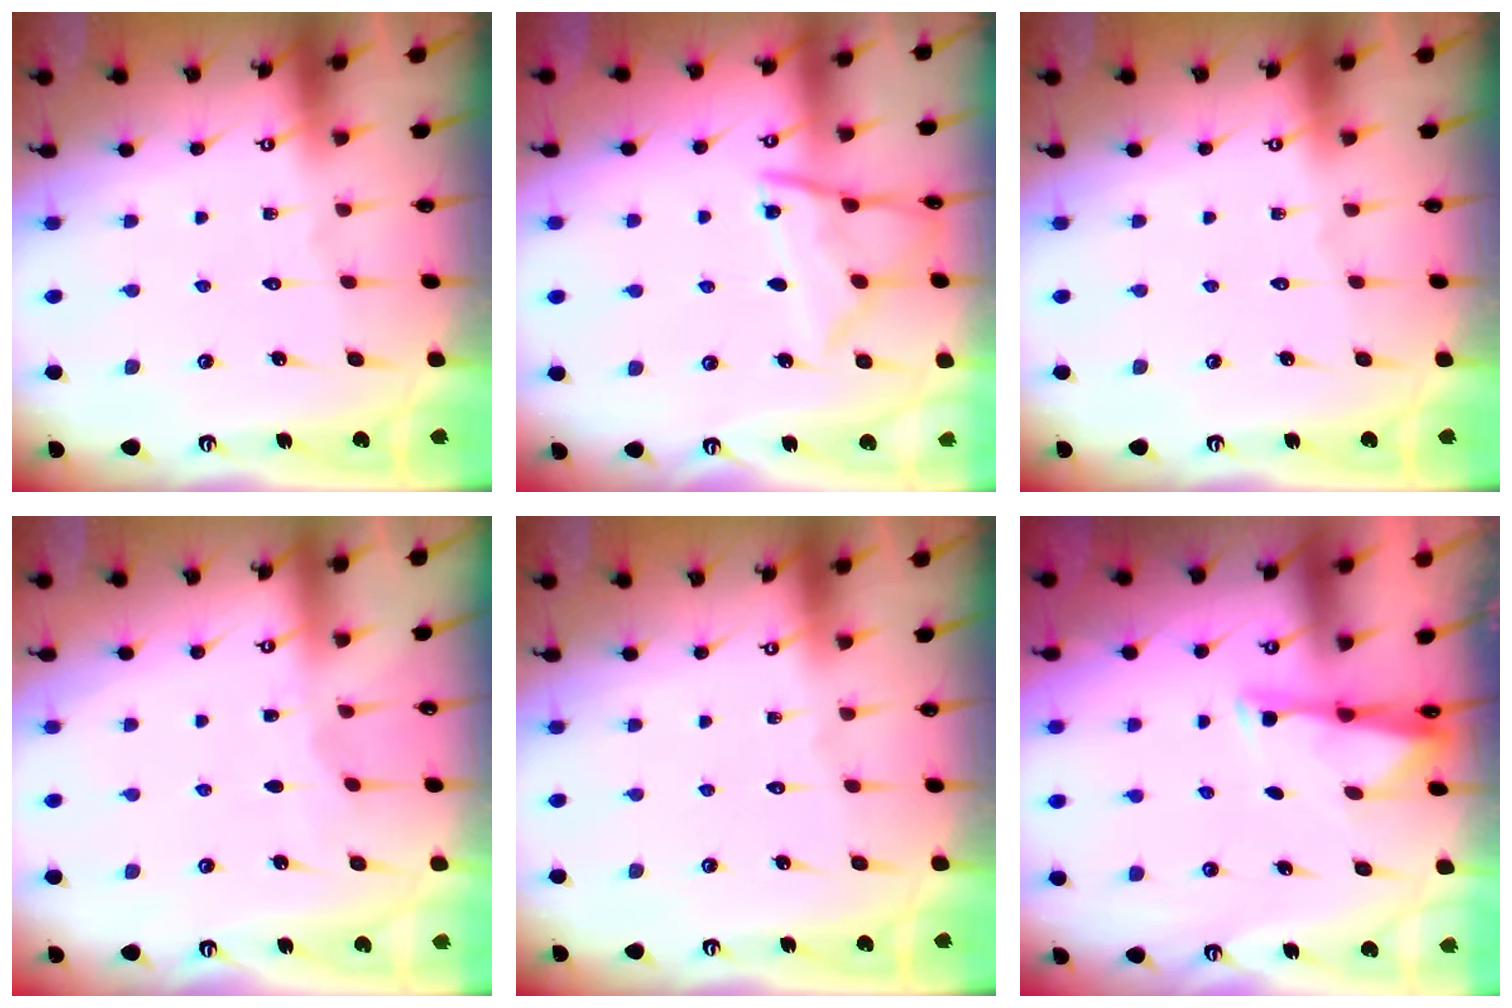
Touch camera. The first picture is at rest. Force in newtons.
{"total": 10.5, "press": 10.5, "slide": 0.2}
{"total": 0.0}
{"total": 2.4, "press": 2.4, "slide": 0.3}
{"total": 0.0}
{"total": 3.3, "press": 3.3, "slide": 0.3}